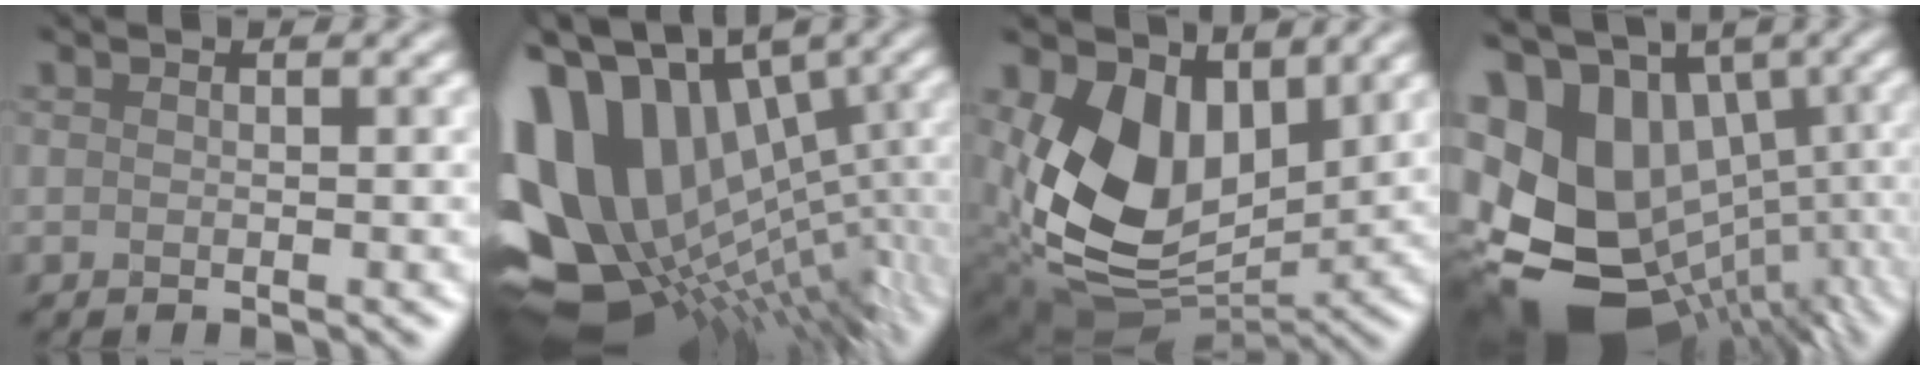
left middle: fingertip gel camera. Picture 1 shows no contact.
{"total": 17.6, "force": [1.8, 11.1, 13.6], "torque": [-0.250, -0.015, 0.061]}
{"total": 8.7, "force": [2.6, 6.0, 5.7], "torque": [-0.132, -0.026, 0.053]}
{"total": 16.7, "force": [0.8, 12.1, 11.4], "torque": [-0.215, -0.021, 0.066]}